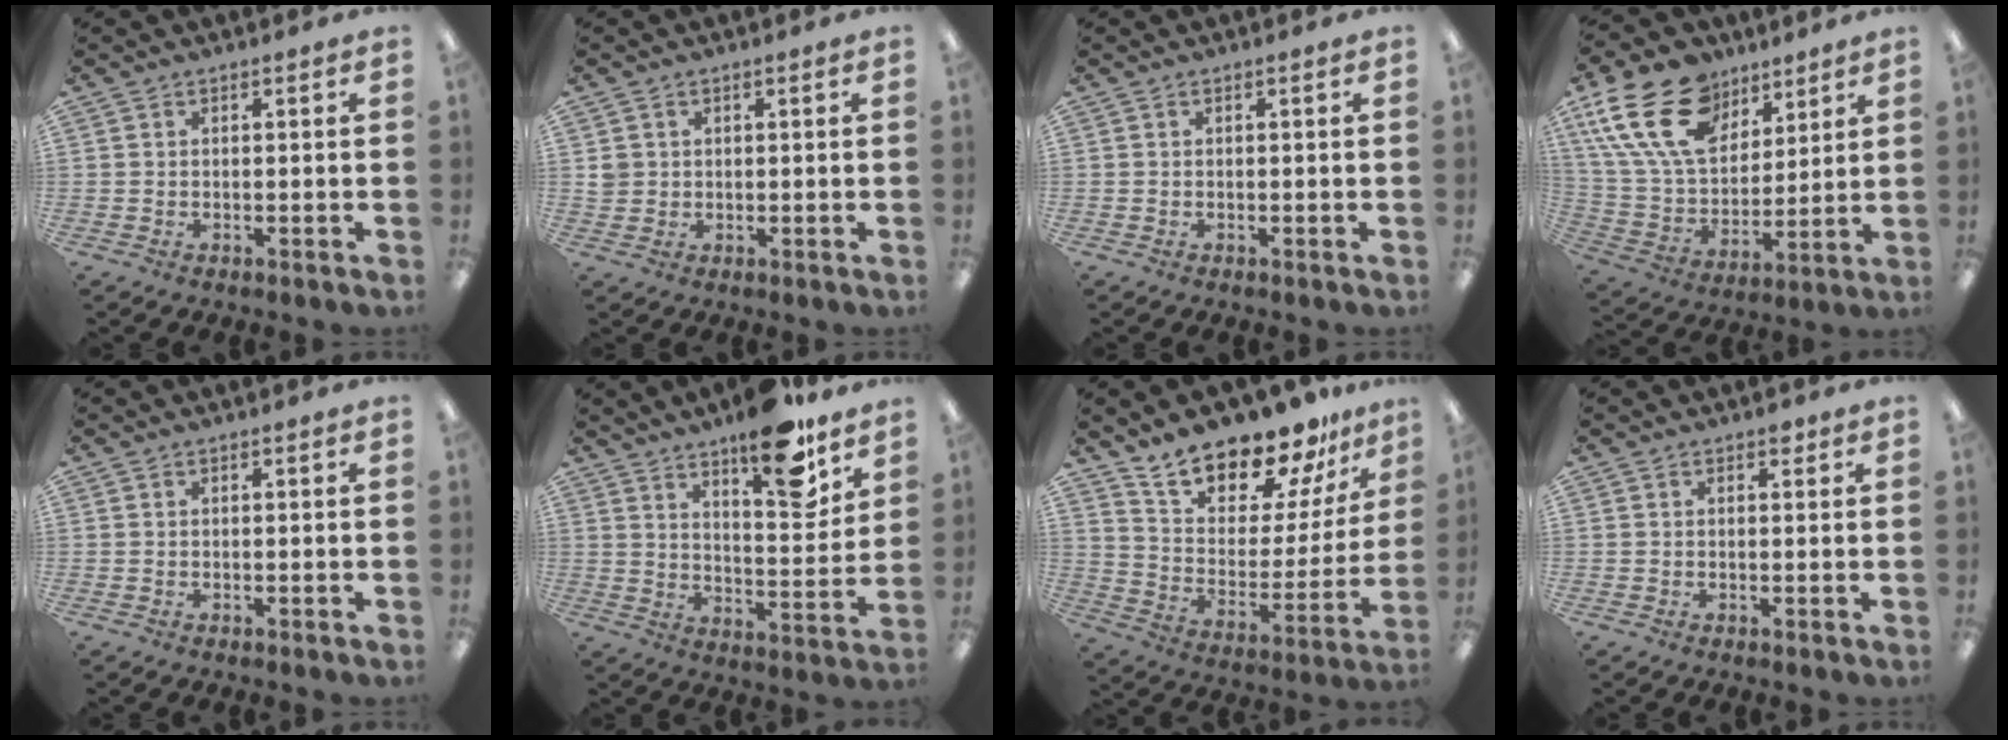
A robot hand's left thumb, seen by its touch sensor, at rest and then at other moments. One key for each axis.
{"total": 2.4, "fx": 0.6, "fy": 2.3, "fz": 0.2, "tx": -0.001, "ty": -0.001, "tz": 0.008}
{"total": 0.0}
{"total": 22.0, "fx": 11.6, "fy": 14.1, "fz": 12.2, "tx": -0.257, "ty": -0.044, "tz": 0.216}
{"total": 0.0}
{"total": 16.4, "fx": 12.0, "fy": 5.4, "fz": 9.7, "tx": -0.126, "ty": -0.083, "tz": 0.196}
{"total": 17.7, "fx": 16.1, "fy": 5.2, "fz": 5.2, "tx": -0.106, "ty": -0.135, "tz": 0.287}
{"total": 1.4, "fx": 0.9, "fy": 0.8, "fz": 0.8, "tx": 0.000, "ty": -0.004, "tz": 0.012}